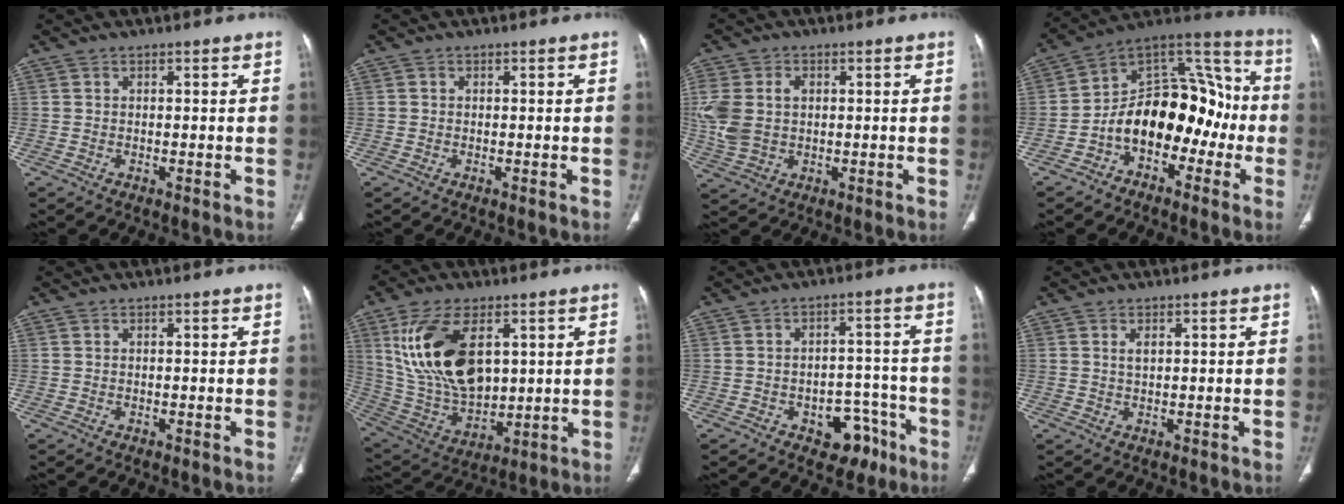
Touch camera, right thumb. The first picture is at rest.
{"total": 0.0}
{"total": 10.1, "force": [1.4, 7.0, 7.1], "torque": [-0.164, 0.011, 0.038]}
{"total": 18.6, "force": [-4.7, 11.9, 13.5], "torque": [-0.165, 0.086, -0.080]}
{"total": 0.0}
{"total": 19.6, "force": [5.8, 11.1, 15.1], "torque": [-0.270, -0.022, 0.129]}
{"total": 8.4, "force": [-4.7, 5.5, 4.2], "torque": [-0.019, 0.047, -0.059]}
{"total": 1.6, "force": [0.7, 0.8, 1.3], "torque": [-0.022, -0.001, 0.015]}